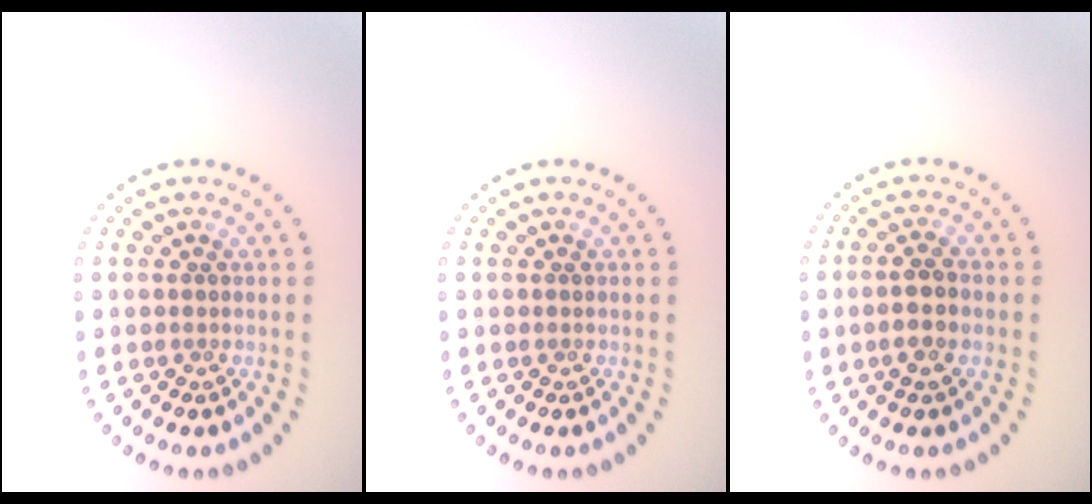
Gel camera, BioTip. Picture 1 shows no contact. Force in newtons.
{"total": 0.0}
{"total": 2.4, "press": 2.2, "slide": 0.9}